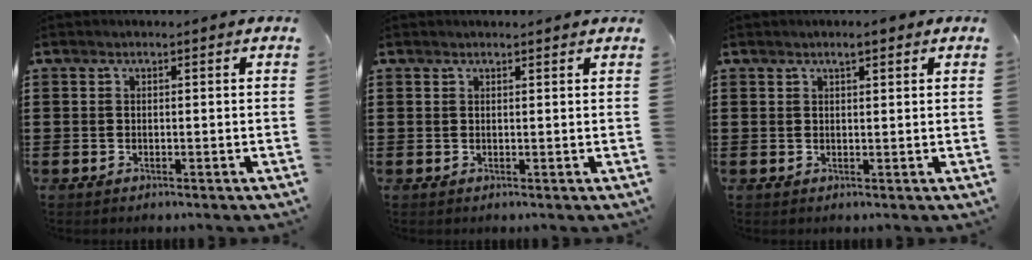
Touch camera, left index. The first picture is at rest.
{"total": 0.8, "force": [0.7, 0.0, 0.2], "torque": [-0.007, -0.001, 0.015]}
{"total": 2.0, "force": [1.5, 0.4, 1.4], "torque": [-0.028, 0.003, 0.026]}